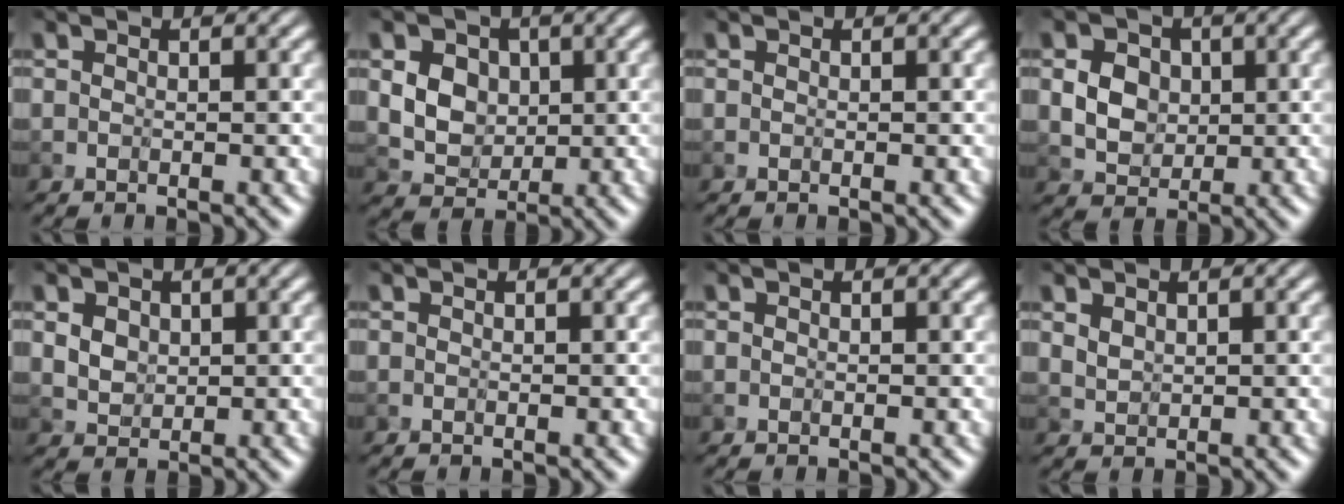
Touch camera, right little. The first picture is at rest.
{"total": 7.2, "force": [1.9, 5.8, 3.9], "torque": [-0.077, 0.025, 0.029]}
{"total": 0.0}
{"total": 5.1, "force": [1.1, 4.1, 2.8], "torque": [-0.059, 0.011, 0.016]}
{"total": 2.8, "force": [0.9, 2.1, 1.5], "torque": [-0.038, 0.006, 0.016]}
{"total": 0.0}
{"total": 0.0}
{"total": 1.4, "force": [0.8, 0.9, 0.7], "torque": [-0.021, -0.002, 0.020]}